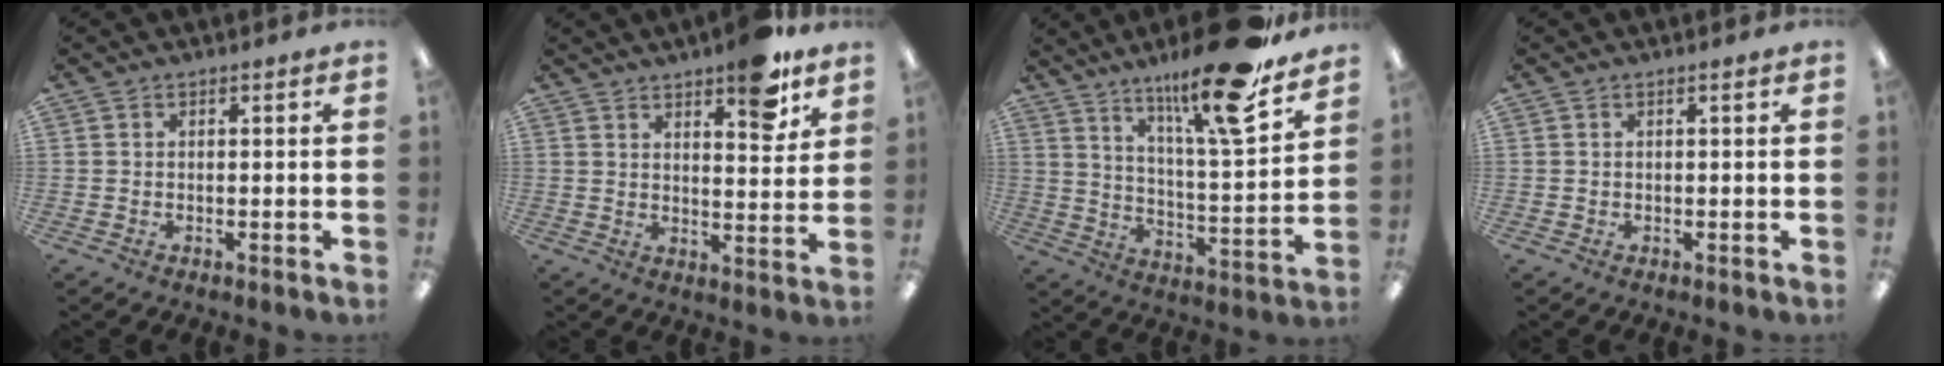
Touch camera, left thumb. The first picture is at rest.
{"total": 9.5, "force": [7.0, 2.9, 5.8], "torque": [-0.065, -0.040, 0.114]}
{"total": 19.2, "force": [14.5, 3.0, 12.2], "torque": [-0.206, -0.092, 0.231]}
{"total": 0.0}